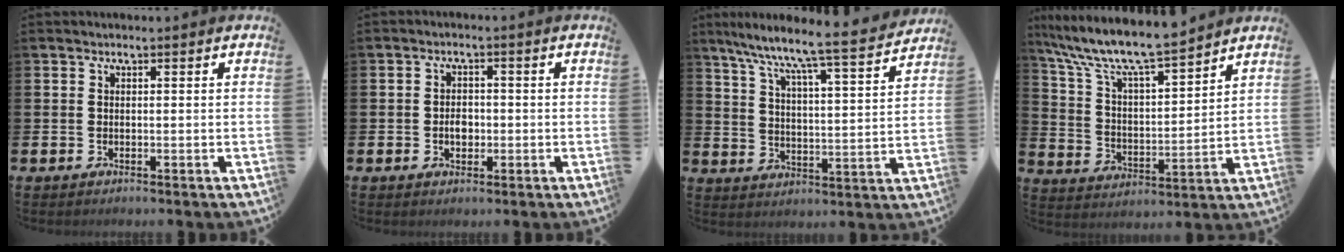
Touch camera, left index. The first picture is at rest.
{"total": 2.5, "force": [-0.4, 1.8, 1.7], "torque": [-0.010, -0.003, -0.014]}
{"total": 8.3, "force": [7.5, -0.1, 3.5], "torque": [-0.095, -0.064, 0.121]}
{"total": 9.9, "force": [9.1, 1.2, 3.8], "torque": [-0.112, -0.056, 0.155]}